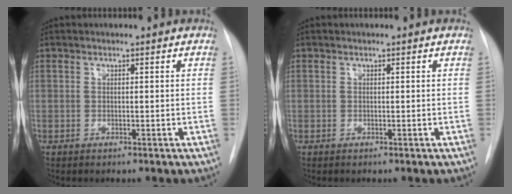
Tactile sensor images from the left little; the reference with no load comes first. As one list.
[{"total": 0.0}]